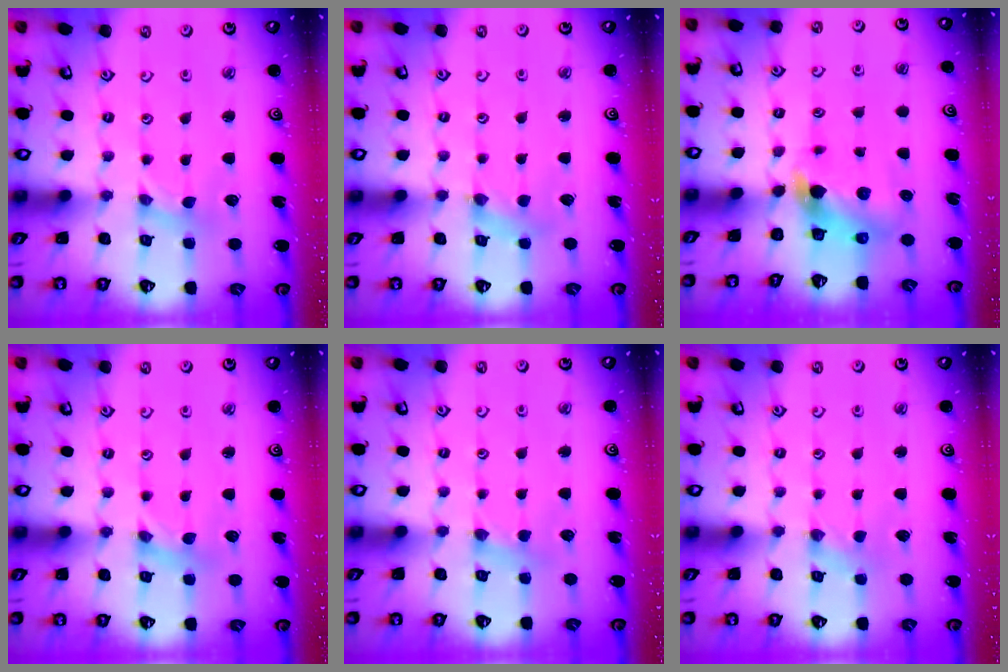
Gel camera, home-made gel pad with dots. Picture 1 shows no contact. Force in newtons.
{"total": 1.3, "press": 1.3, "slide": 0.3}
{"total": 6.0, "press": 5.9, "slide": 0.9}
{"total": 0.8, "press": 0.8, "slide": 0.1}
{"total": 3.3, "press": 3.2, "slide": 0.6}
{"total": 0.9, "press": 0.9, "slide": 0.2}